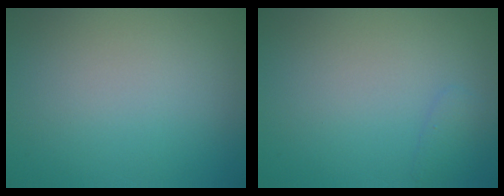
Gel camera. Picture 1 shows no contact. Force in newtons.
{"total": 1.0, "press": 1.0, "slide": 0.1}